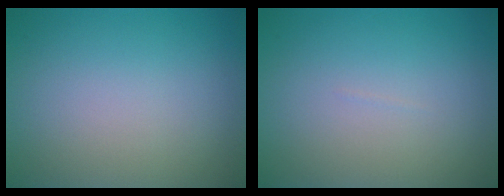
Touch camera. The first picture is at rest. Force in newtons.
{"total": 0.0}